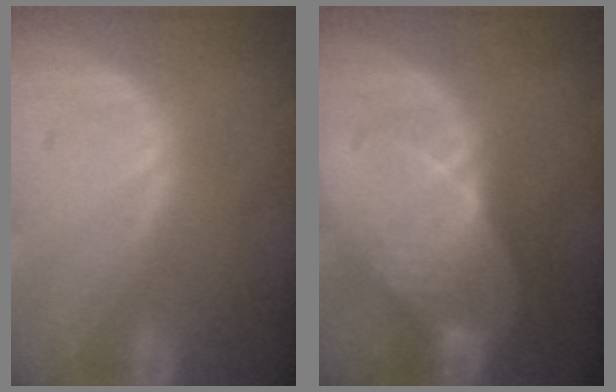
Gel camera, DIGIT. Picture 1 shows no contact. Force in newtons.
{"total": 7.3, "press": 6.9, "slide": 2.5}